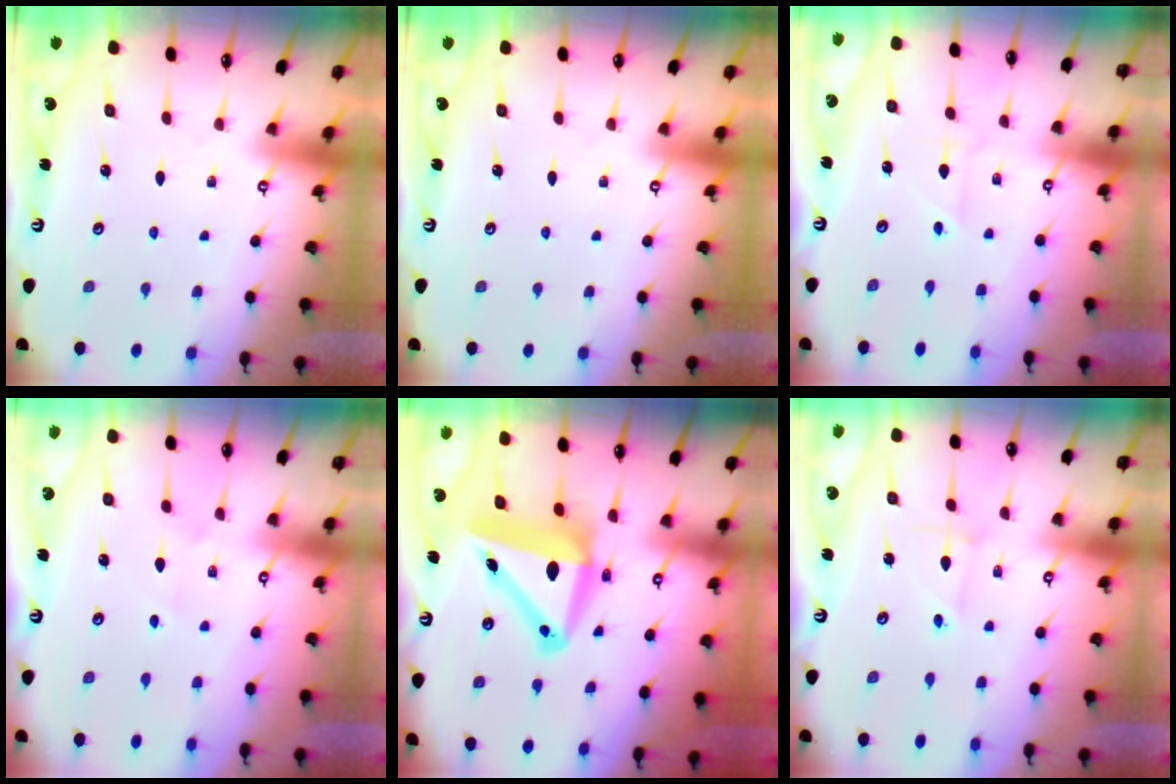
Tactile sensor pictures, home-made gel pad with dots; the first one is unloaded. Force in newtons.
{"total": 0.0}
{"total": 2.5, "press": 2.3, "slide": 0.9}
{"total": 2.7, "press": 2.6, "slide": 0.9}
{"total": 12.1, "press": 11.9, "slide": 2.3}
{"total": 2.1, "press": 2.1, "slide": 0.2}